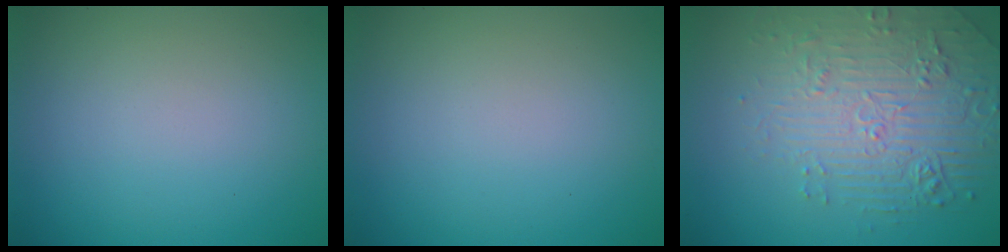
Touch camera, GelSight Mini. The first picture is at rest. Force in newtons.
{"total": 0.0}
{"total": 4.4, "press": 4.1, "slide": 1.7}